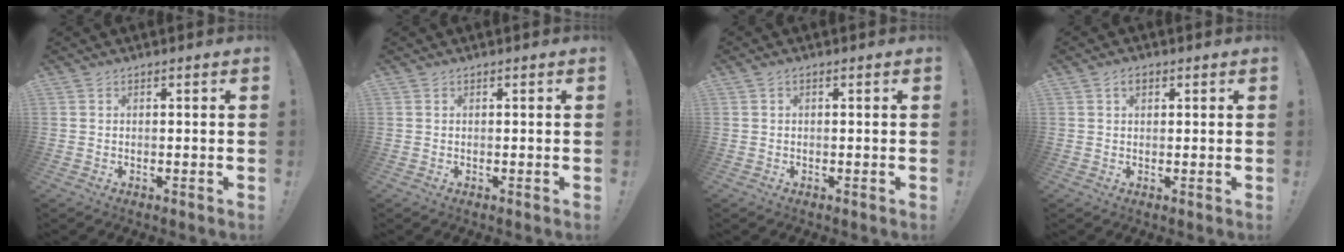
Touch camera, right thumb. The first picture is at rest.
{"total": 0.0}
{"total": 0.9, "force": [-0.2, 0.4, 0.8], "torque": [-0.016, 0.002, -0.004]}
{"total": 2.4, "force": [1.1, 1.5, 1.5], "torque": [-0.017, -0.001, 0.016]}